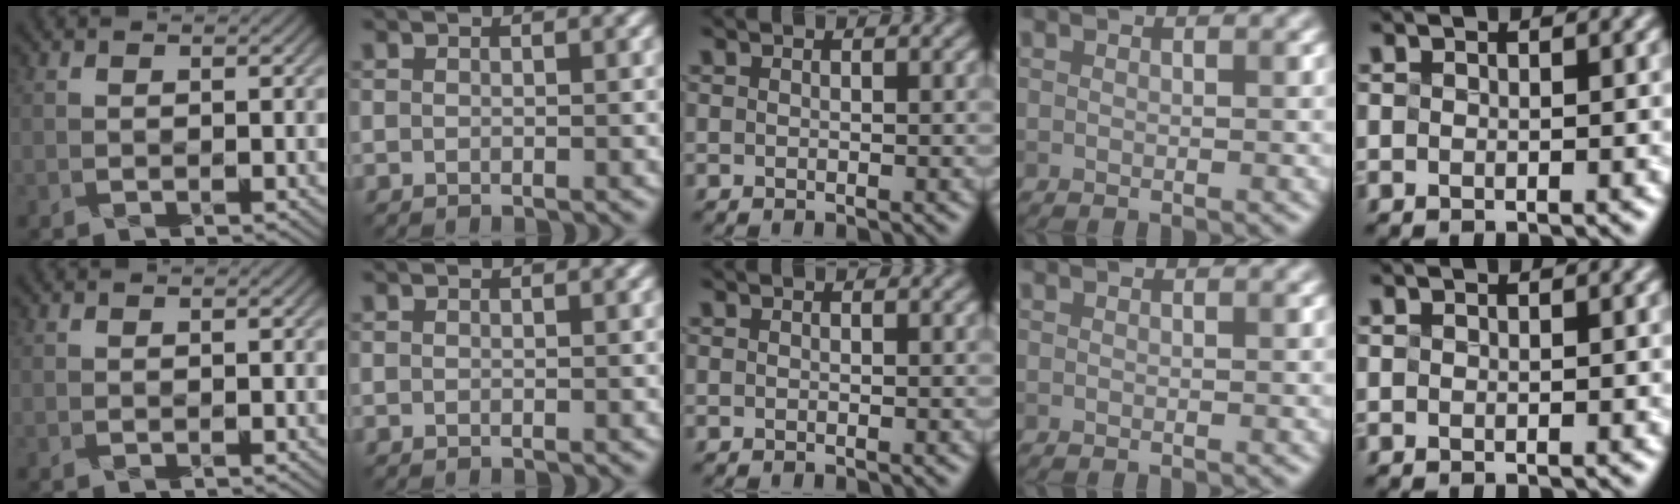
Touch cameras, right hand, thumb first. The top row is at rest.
{}